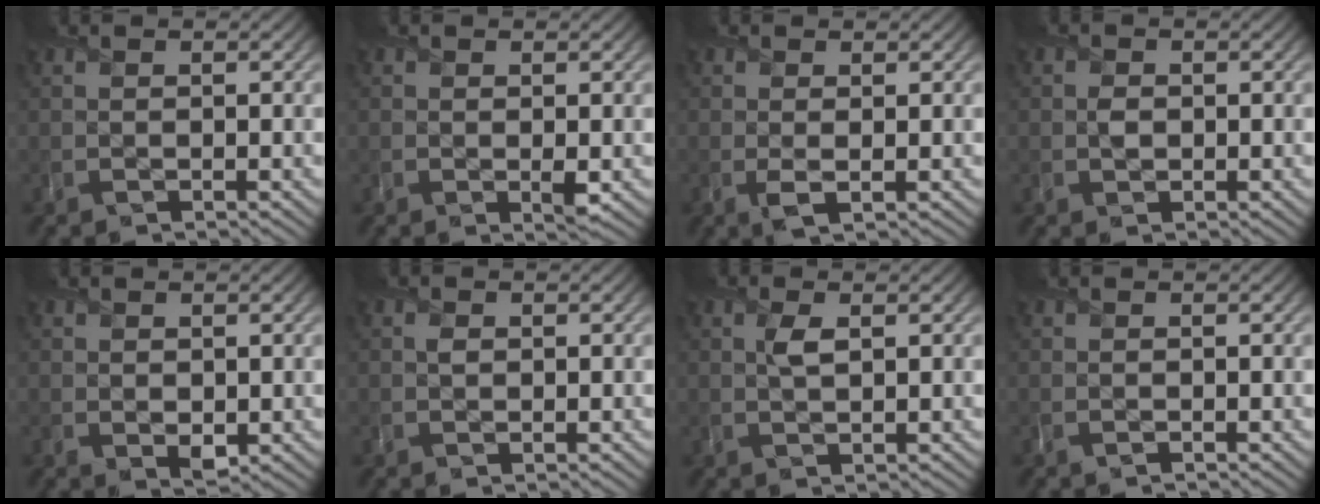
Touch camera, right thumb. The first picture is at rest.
{"total": 1.2, "force": [-0.1, 0.7, 1.0], "torque": [-0.017, -0.010, -0.003]}
{"total": 1.4, "force": [0.0, 0.6, 1.3], "torque": [-0.031, -0.005, -0.003]}
{"total": 1.4, "force": [-0.1, 1.2, 0.8], "torque": [-0.015, -0.006, -0.006]}
{"total": 1.8, "force": [0.1, 1.4, 1.2], "torque": [-0.025, -0.009, 0.005]}
{"total": 0.9, "force": [0.1, 0.8, 0.4], "torque": [-0.010, -0.003, -0.002]}
{"total": 2.1, "force": [0.6, 1.0, 1.8], "torque": [-0.042, -0.003, 0.010]}
{"total": 0.6, "force": [-0.4, 0.4, 0.3], "torque": [-0.006, -0.005, -0.009]}